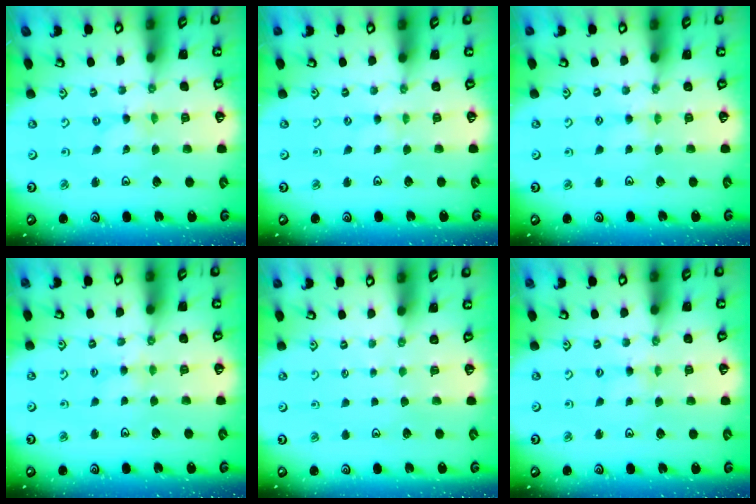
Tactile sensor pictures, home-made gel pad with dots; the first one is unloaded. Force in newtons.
{"total": 0.0}
{"total": 3.2, "press": 3.2, "slide": 0.4}
{"total": 2.9, "press": 2.8, "slide": 0.5}
{"total": 0.6, "press": 0.6, "slide": 0.1}
{"total": 1.9, "press": 1.9, "slide": 0.4}